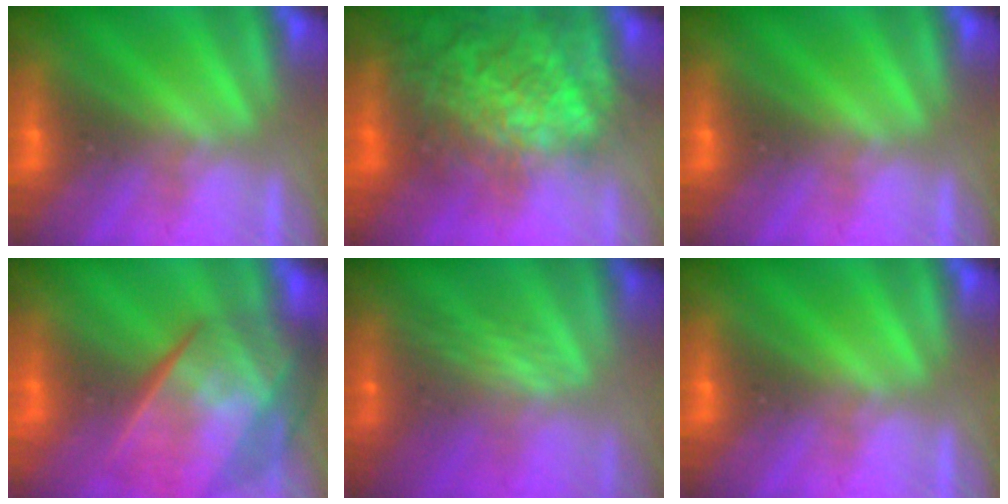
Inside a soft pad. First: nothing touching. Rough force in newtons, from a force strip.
{"total": 11.5}
{"total": 0.0}
{"total": 7.4}
{"total": 2.4}
{"total": 0.0}